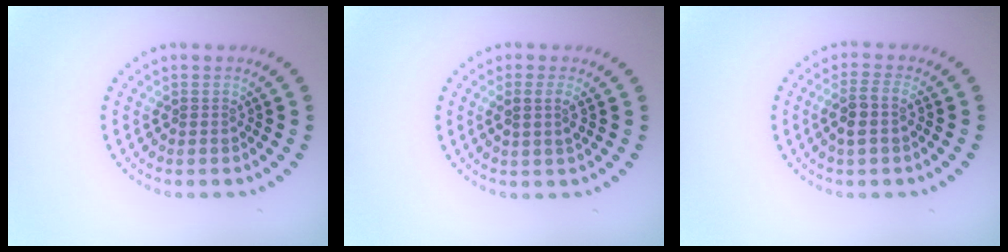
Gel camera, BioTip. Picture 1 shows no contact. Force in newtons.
{"total": 1.4, "press": 1.3, "slide": 0.5}
{"total": 2.2, "press": 1.9, "slide": 1.1}